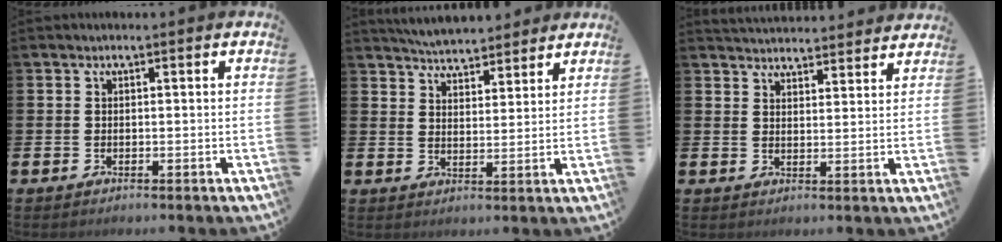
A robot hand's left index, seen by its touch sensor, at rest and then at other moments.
{"total": 5.1, "force": [5.0, 0.7, 0.2], "torque": [-0.019, -0.027, 0.091]}
{"total": 4.3, "force": [4.2, 0.6, -0.1], "torque": [-0.008, -0.025, 0.077]}